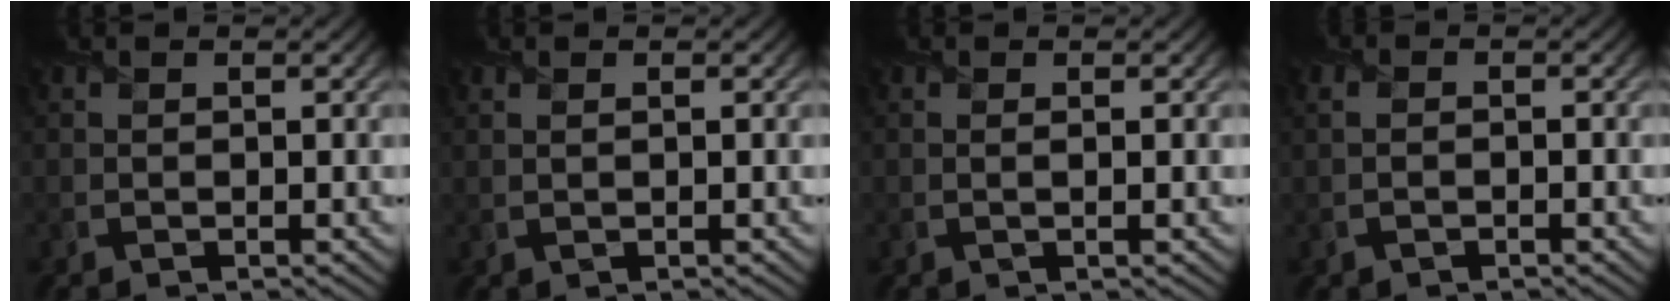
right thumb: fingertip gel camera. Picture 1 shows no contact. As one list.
[{"total": 0.6, "force": [0.2, 0.0, 0.6], "torque": [-0.014, 0.004, 0.003]}, {"total": 0.6, "force": [0.0, -0.1, 0.6], "torque": [-0.013, 0.002, -0.003]}, {"total": 1.5, "force": [-0.5, 0.9, 1.0], "torque": [-0.025, 0.000, -0.008]}]